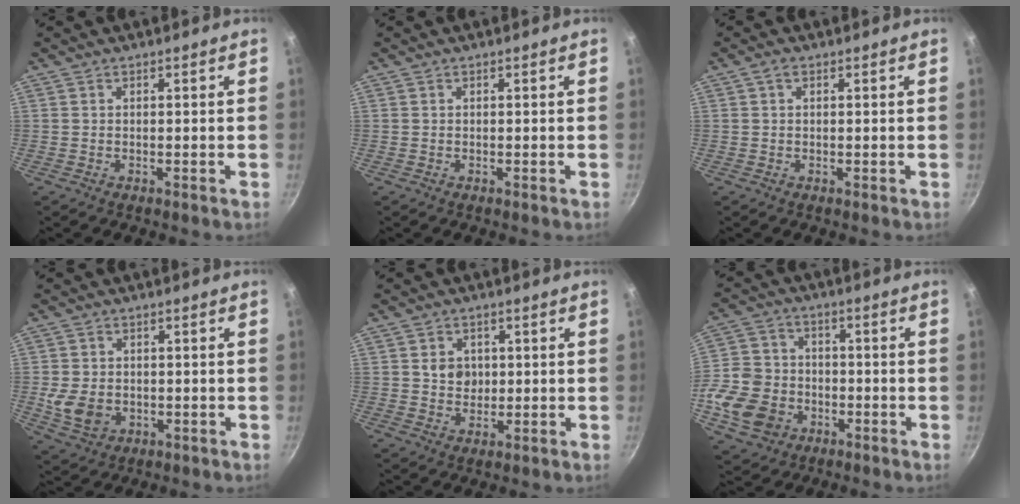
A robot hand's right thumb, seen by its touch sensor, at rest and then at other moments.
{"total": 0.0}
{"total": 1.5, "force": [0.7, 0.9, 1.0], "torque": [-0.012, -0.001, 0.007]}
{"total": 7.2, "force": [-1.0, 5.6, 4.4], "torque": [-0.080, 0.001, -0.009]}
{"total": 4.5, "force": [0.6, 4.0, 2.1], "torque": [-0.011, -0.003, 0.009]}
{"total": 15.0, "force": [-4.9, 12.1, 7.5], "torque": [-0.137, 0.034, -0.087]}